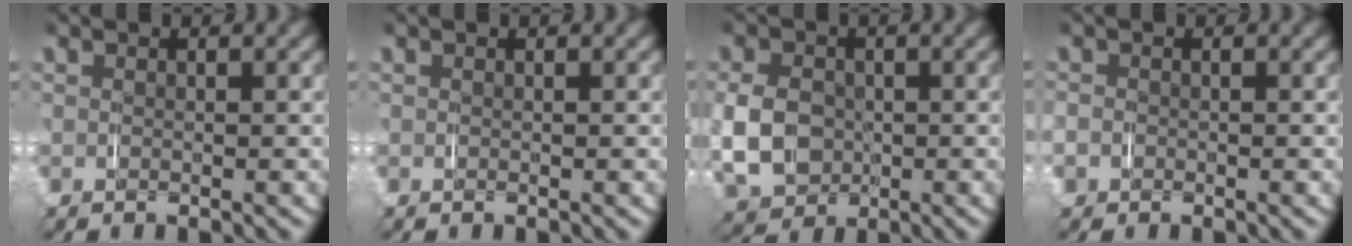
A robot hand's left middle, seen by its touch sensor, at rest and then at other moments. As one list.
[{"total": 0.0}, {"total": 6.2, "force": [-0.4, 5.2, 3.5], "torque": [-0.085, -0.011, -0.003]}, {"total": 1.9, "force": [-0.4, 1.8, 0.4], "torque": [-0.023, -0.003, -0.011]}]